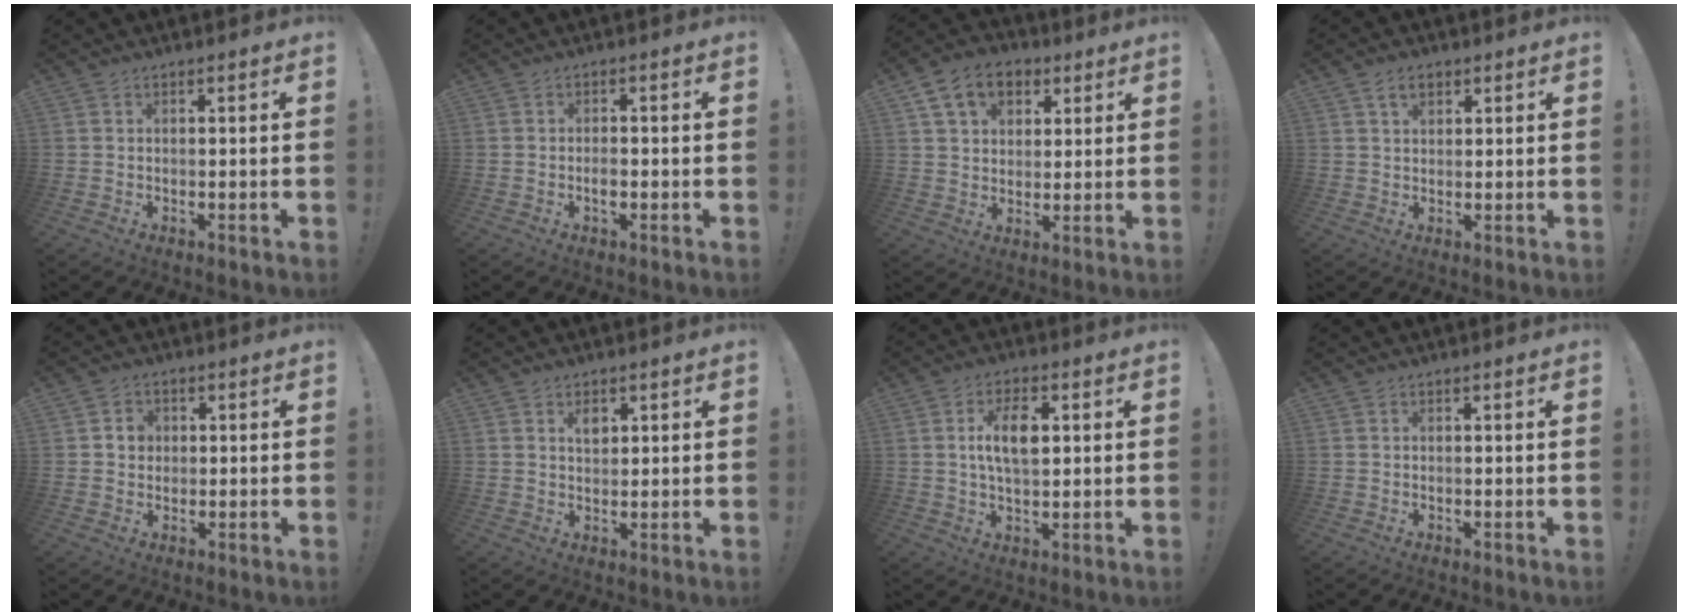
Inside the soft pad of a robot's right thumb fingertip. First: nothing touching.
{"total": 2.0, "force": [-0.8, 0.9, 1.6], "torque": [-0.020, 0.001, -0.015]}
{"total": 11.9, "force": [5.5, 8.6, 6.2], "torque": [-0.092, -0.013, 0.106]}
{"total": 4.1, "force": [2.2, 2.5, 2.5], "torque": [-0.033, -0.003, 0.037]}
{"total": 3.5, "force": [0.3, 3.2, 1.4], "torque": [-0.010, -0.001, 0.001]}
{"total": 3.2, "force": [1.6, 2.0, 1.8], "torque": [-0.012, -0.010, 0.023]}
{"total": 9.5, "force": [1.8, 4.9, 7.9], "torque": [-0.128, 0.000, 0.026]}
{"total": 0.0}